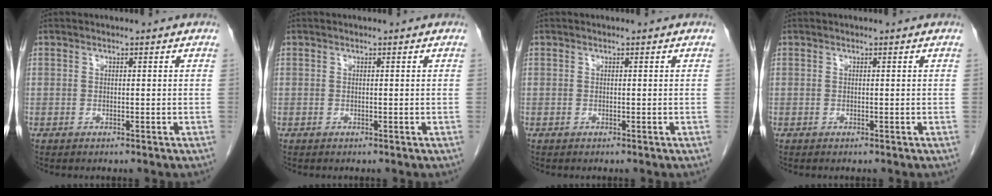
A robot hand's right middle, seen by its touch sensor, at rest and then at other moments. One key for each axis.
{"total": 0.0}
{"total": 0.0}
{"total": 0.0}